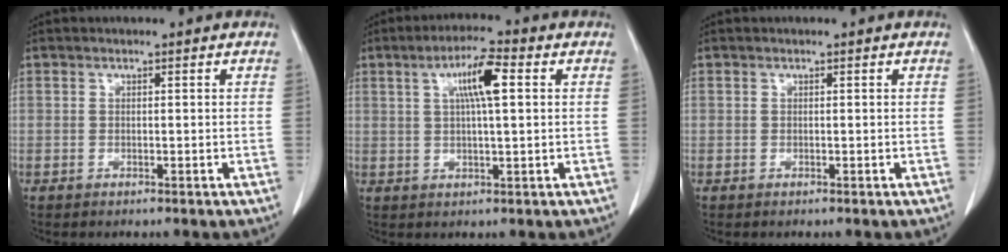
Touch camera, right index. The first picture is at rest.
{"total": 7.0, "force": [2.1, 0.9, 6.7], "torque": [-0.117, 0.011, 0.034]}
{"total": 0.0}